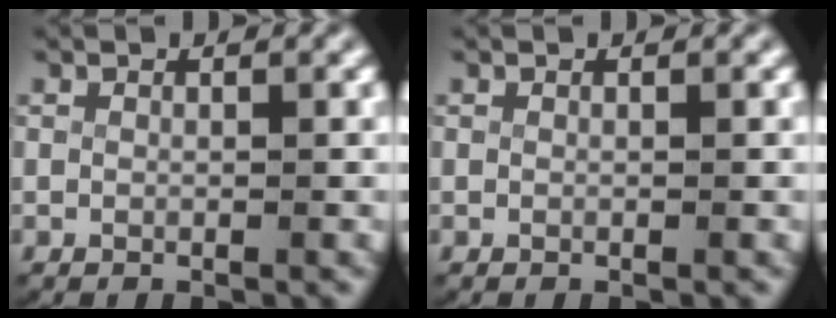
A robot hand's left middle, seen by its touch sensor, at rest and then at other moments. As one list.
[{"total": 0.0}]